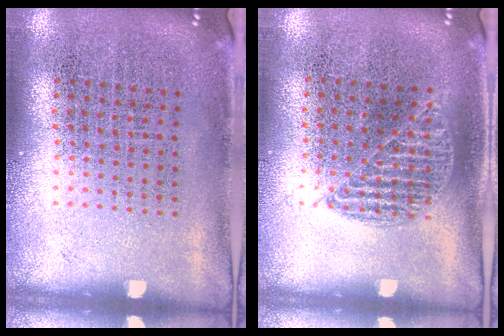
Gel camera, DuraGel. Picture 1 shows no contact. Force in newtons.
{"total": 0.8, "press": 0.6, "slide": 0.5}